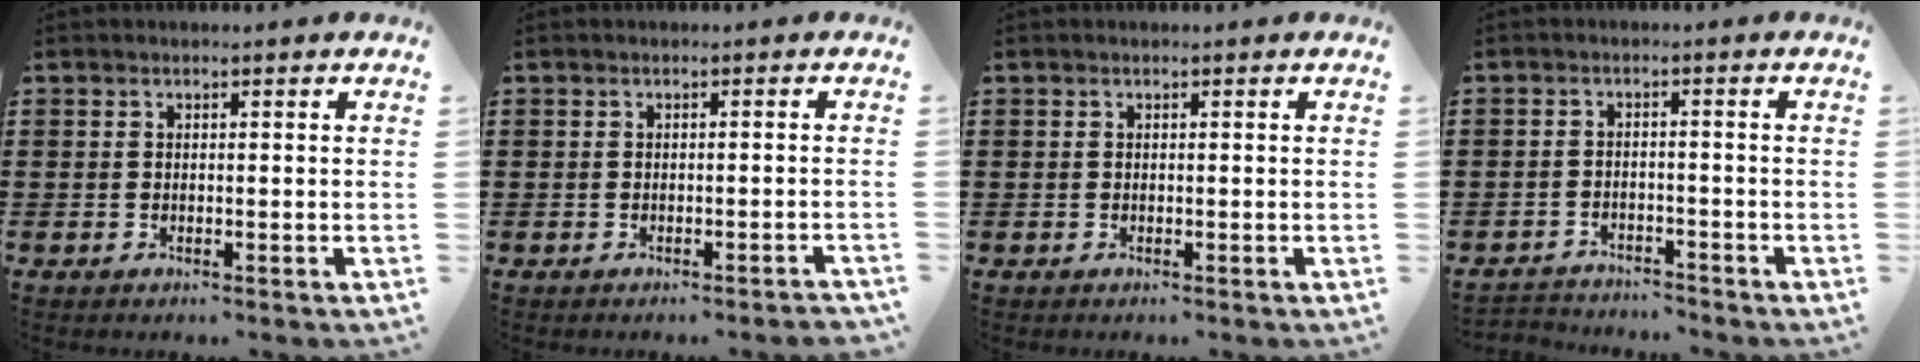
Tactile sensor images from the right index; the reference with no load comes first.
{"total": 0.8, "force": [-0.7, -0.1, 0.5], "torque": [-0.009, -0.004, -0.012]}
{"total": 0.0}
{"total": 2.8, "force": [-2.8, 0.4, -0.4], "torque": [-0.003, 0.000, -0.064]}